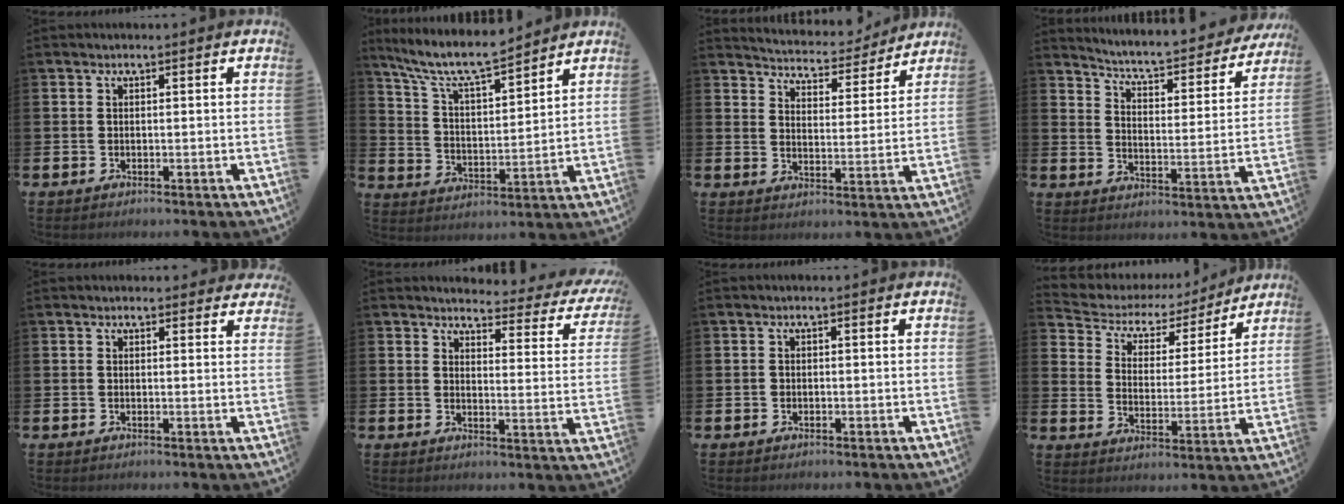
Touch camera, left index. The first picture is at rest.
{"total": 8.9, "force": [8.1, 1.4, 3.5], "torque": [-0.101, -0.046, 0.144]}
{"total": 5.3, "force": [5.2, 0.9, 0.1], "torque": [-0.022, -0.044, 0.089]}
{"total": 5.2, "force": [4.9, 0.6, 1.6], "torque": [-0.053, -0.047, 0.074]}
{"total": 1.4, "force": [1.3, 0.5, 0.1], "torque": [0.007, 0.001, 0.021]}
{"total": 3.0, "force": [2.7, 1.1, 0.6], "torque": [-0.017, -0.029, 0.038]}
{"total": 0.7, "force": [-0.3, 0.6, 0.2], "torque": [-0.011, 0.007, -0.006]}
{"total": 5.2, "force": [4.3, 2.7, 0.9], "torque": [-0.051, -0.031, 0.068]}